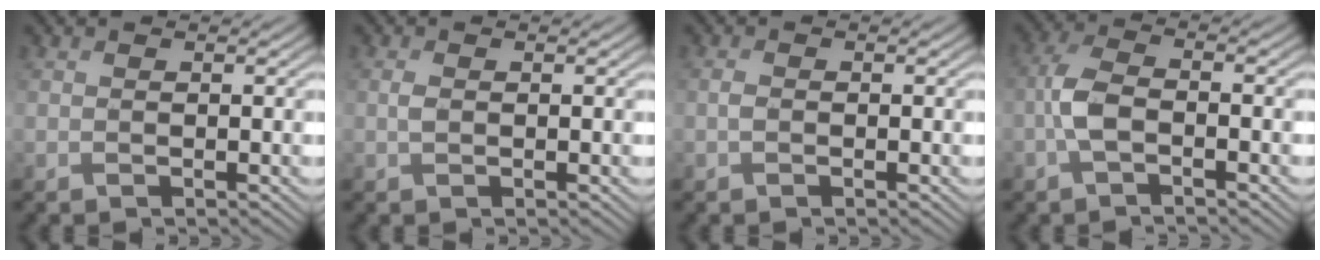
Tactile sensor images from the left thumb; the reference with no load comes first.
{"total": 0.9, "force": [0.5, 0.3, 0.7], "torque": [-0.016, 0.007, 0.009]}
{"total": 0.6, "force": [0.1, 0.2, 0.5], "torque": [-0.012, 0.007, 0.000]}
{"total": 4.2, "force": [-1.2, 1.6, 3.7], "torque": [-0.089, 0.013, -0.034]}